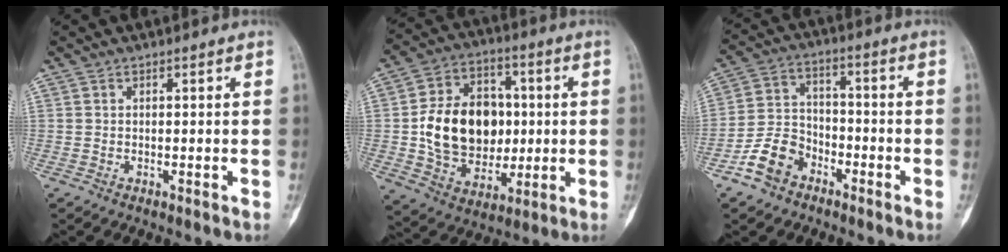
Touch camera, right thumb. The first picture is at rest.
{"total": 18.9, "force": [0.6, 14.1, 12.7], "torque": [-0.174, 0.012, 0.020]}
{"total": 8.8, "force": [-5.3, 6.1, 3.5], "torque": [-0.049, 0.043, -0.108]}